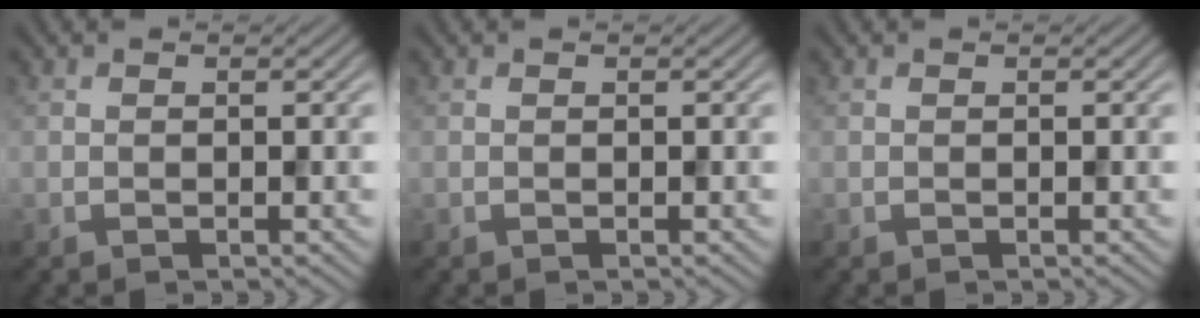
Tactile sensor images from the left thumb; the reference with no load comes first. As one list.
[{"total": 0.0}, {"total": 0.0}]